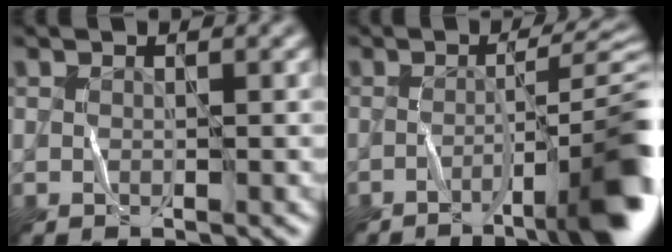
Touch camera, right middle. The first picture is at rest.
{"total": 10.0, "force": [-4.3, 1.8, 8.9], "torque": [-0.110, 0.010, -0.062]}